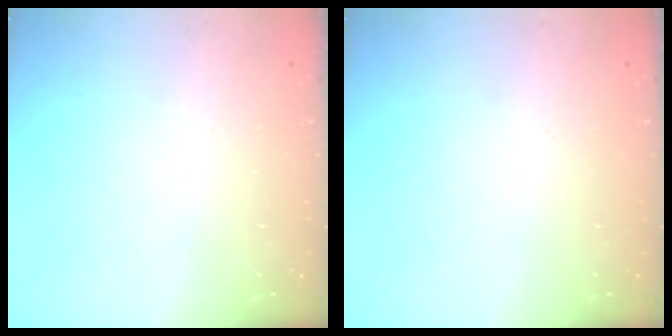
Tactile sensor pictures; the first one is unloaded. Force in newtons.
{"total": 0.0}